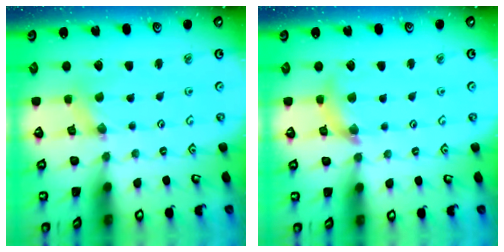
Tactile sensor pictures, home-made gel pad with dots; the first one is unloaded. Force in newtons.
{"total": 7.5, "press": 7.5, "slide": 0.7}